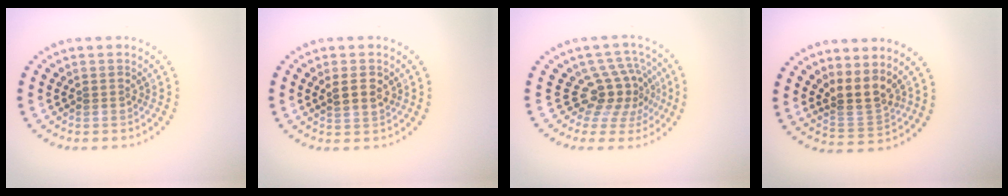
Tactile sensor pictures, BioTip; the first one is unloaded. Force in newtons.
{"total": 1.7, "press": 1.5, "slide": 0.6}
{"total": 4.0, "press": 2.8, "slide": 2.8}
{"total": 2.7, "press": 2.0, "slide": 1.7}